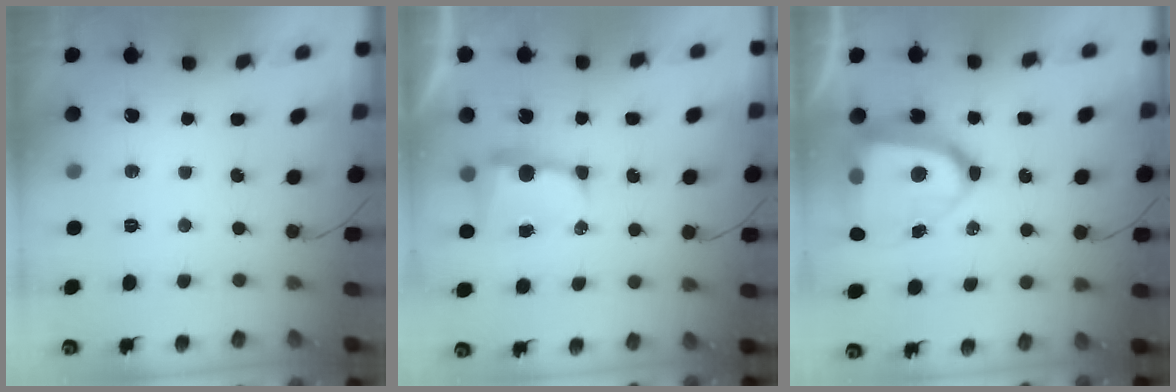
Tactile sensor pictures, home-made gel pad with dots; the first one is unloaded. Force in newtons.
{"total": 6.2, "press": 6.2, "slide": 0.4}
{"total": 20.5, "press": 20.4, "slide": 1.8}